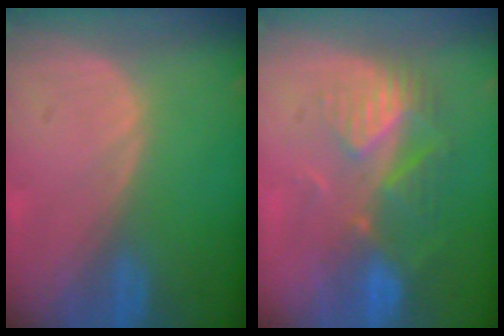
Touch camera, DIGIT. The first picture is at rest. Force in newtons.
{"total": 8.9, "press": 7.7, "slide": 4.5}